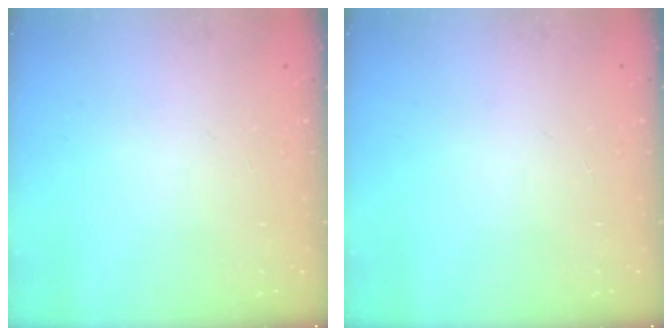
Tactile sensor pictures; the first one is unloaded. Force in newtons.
{"total": 0.0}